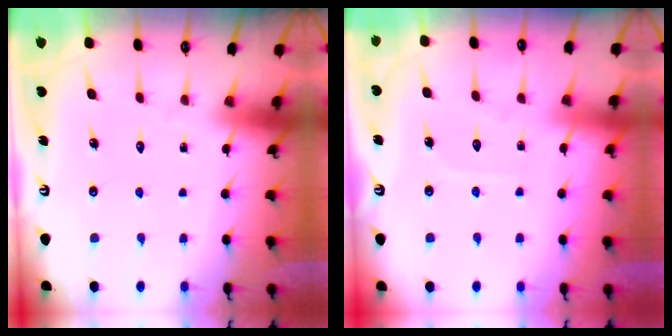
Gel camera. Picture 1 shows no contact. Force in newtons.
{"total": 3.3, "press": 3.3, "slide": 0.4}